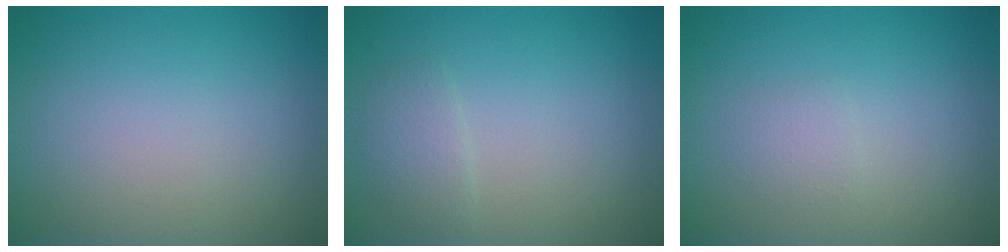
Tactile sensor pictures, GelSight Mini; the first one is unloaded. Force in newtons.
{"total": 1.5, "press": 1.5, "slide": 0.0}
{"total": 1.1, "press": 1.0, "slide": 0.1}